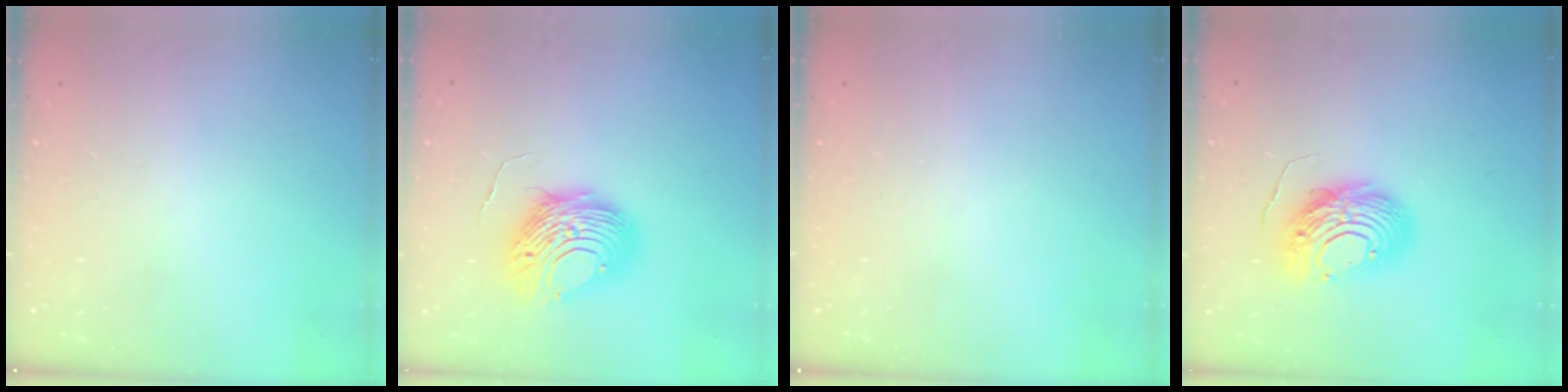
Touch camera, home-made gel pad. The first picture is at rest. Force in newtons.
{"total": 11.1, "press": 11.1, "slide": 0.7}
{"total": 0.0}
{"total": 12.0, "press": 11.9, "slide": 1.3}